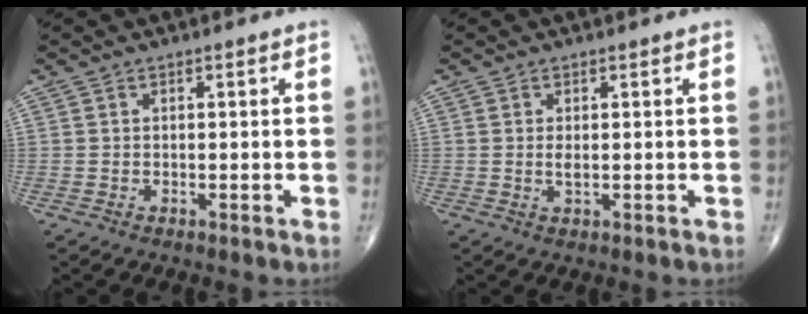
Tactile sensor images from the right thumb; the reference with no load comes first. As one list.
[{"total": 1.3, "force": [0.1, 0.4, 1.2], "torque": [-0.025, -0.004, 0.006]}]